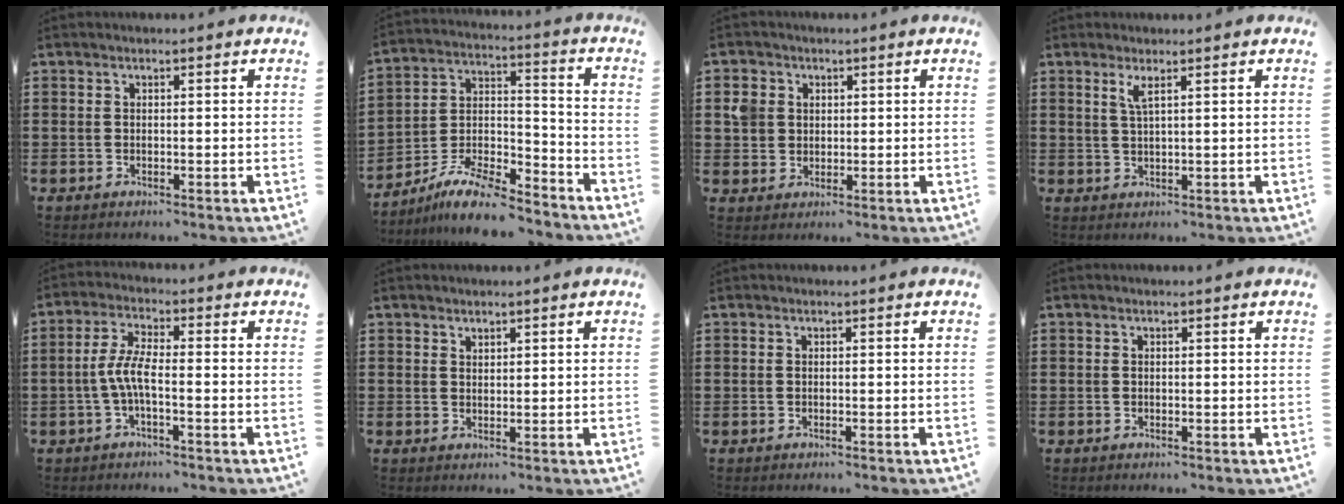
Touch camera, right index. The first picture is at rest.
{"total": 10.5, "force": [-9.3, 2.3, 4.3], "torque": [-0.078, 0.026, -0.181]}
{"total": 4.0, "force": [1.1, 3.6, 1.2], "torque": [-0.040, 0.014, 0.020]}
{"total": 2.2, "force": [1.2, 0.1, 1.8], "torque": [-0.040, -0.001, 0.019]}
{"total": 5.1, "force": [-1.5, 1.2, 4.7], "torque": [-0.120, -0.008, -0.039]}
{"total": 1.3, "force": [1.2, 0.5, 0.0], "torque": [-0.001, 0.002, 0.024]}
{"total": 0.0}
{"total": 0.0}